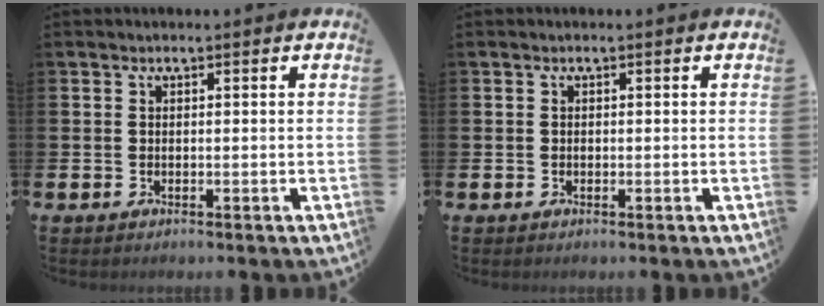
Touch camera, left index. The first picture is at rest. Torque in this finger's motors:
{"motor_torque": [-0.22, 0.25, -0.02, -0.01]}